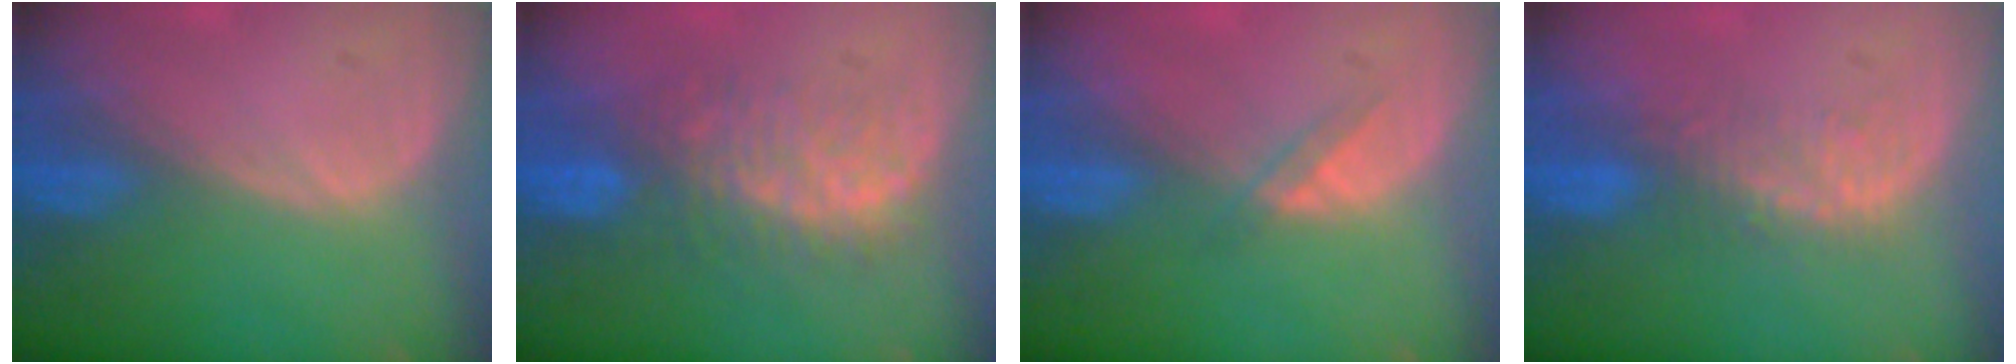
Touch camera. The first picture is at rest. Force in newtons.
{"total": 8.3, "press": 7.9, "slide": 2.5}
{"total": 1.9, "press": 1.7, "slide": 1.0}
{"total": 4.3, "press": 4.0, "slide": 1.6}